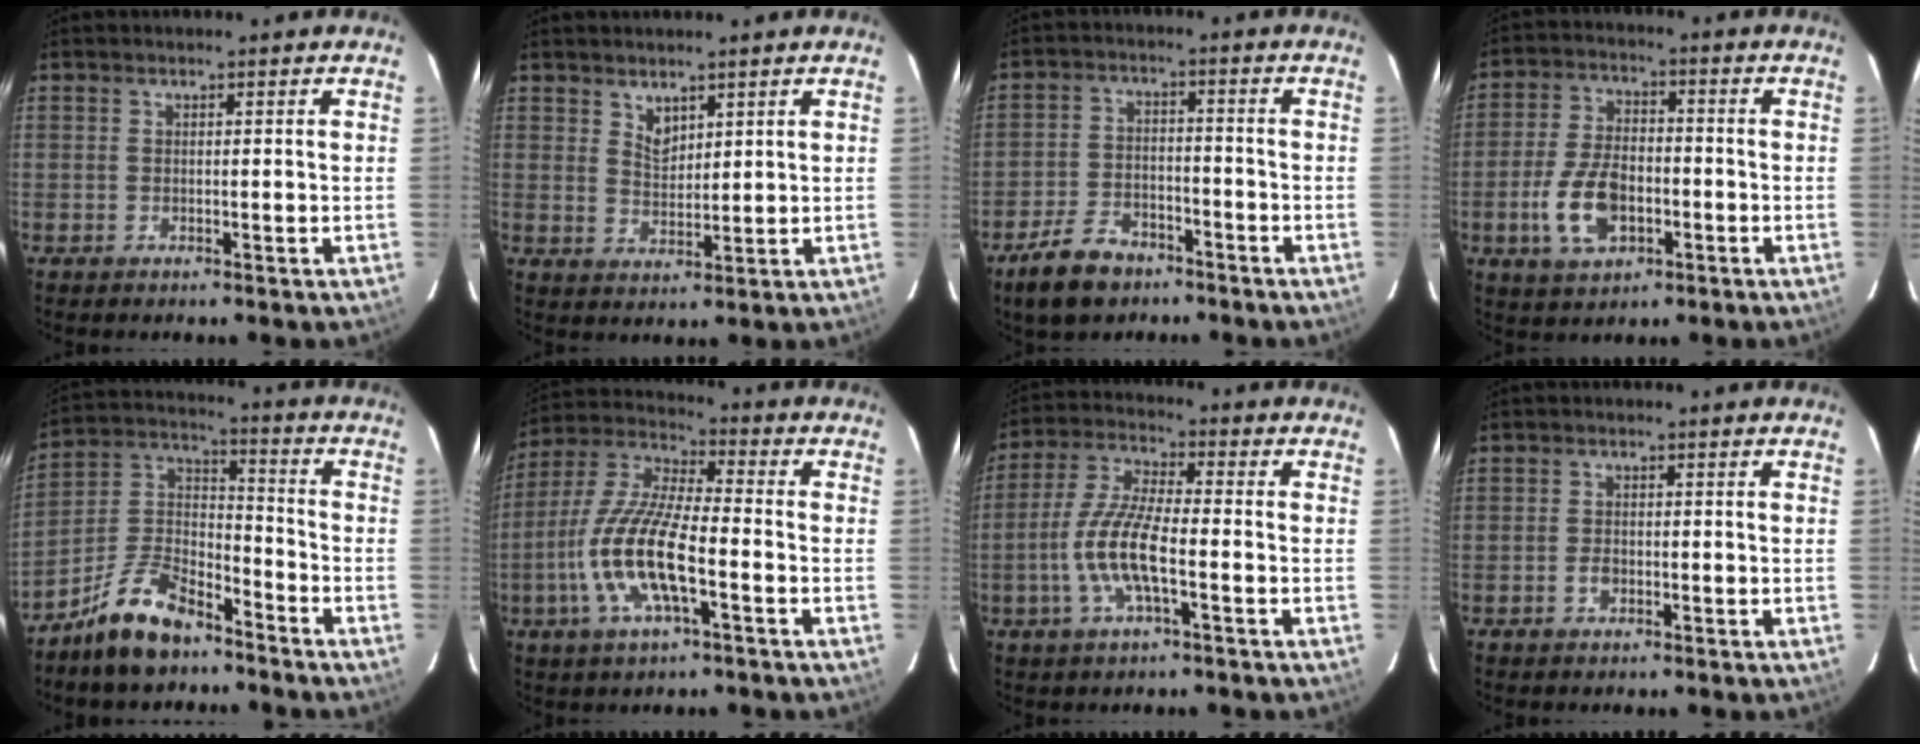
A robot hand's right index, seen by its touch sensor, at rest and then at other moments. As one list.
[{"total": 3.5, "force": [2.6, 1.8, 1.5], "torque": [-0.021, 0.000, 0.048]}, {"total": 9.2, "force": [-6.5, 5.0, 4.2], "torque": [-0.112, 0.011, -0.108]}, {"total": 10.9, "force": [-3.5, 6.1, 8.3], "torque": [-0.177, 0.003, -0.057]}, {"total": 12.5, "force": [-8.8, 5.4, 7.0], "torque": [-0.155, 0.029, -0.166]}, {"total": 14.8, "force": [-4.8, 4.0, 13.4], "torque": [-0.282, -0.006, -0.097]}, {"total": 10.7, "force": [-3.1, 2.6, 10.0], "torque": [-0.211, -0.001, -0.064]}, {"total": 1.8, "force": [-0.7, 1.3, 1.1], "torque": [-0.022, 0.003, -0.013]}]